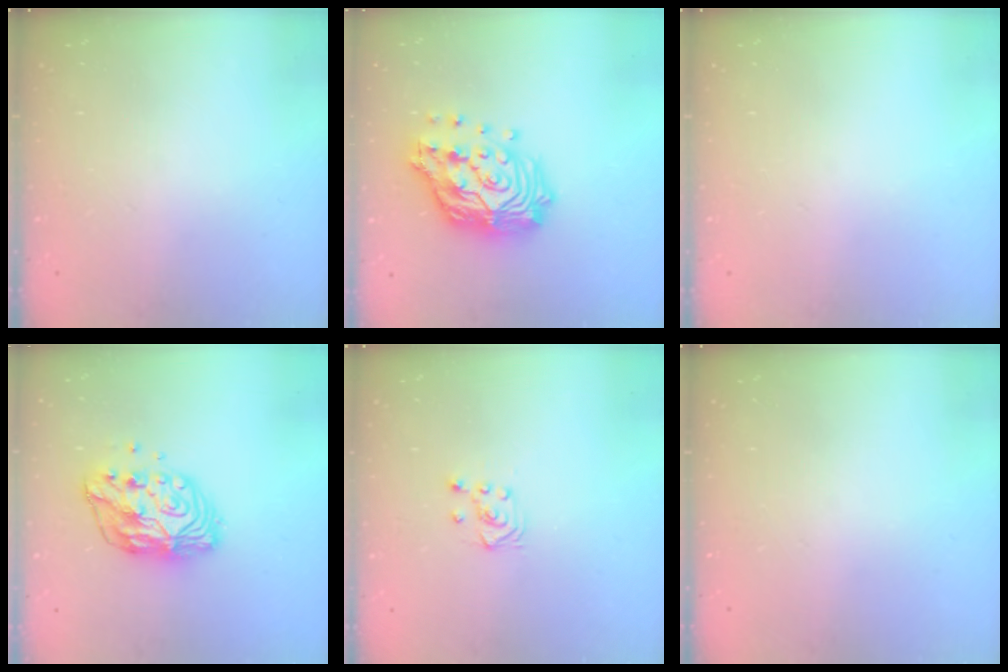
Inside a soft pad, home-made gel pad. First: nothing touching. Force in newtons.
{"total": 19.3, "press": 19.2, "slide": 2.1}
{"total": 0.0}
{"total": 13.2, "press": 13.2, "slide": 0.9}
{"total": 3.9, "press": 3.8, "slide": 0.7}
{"total": 0.0}